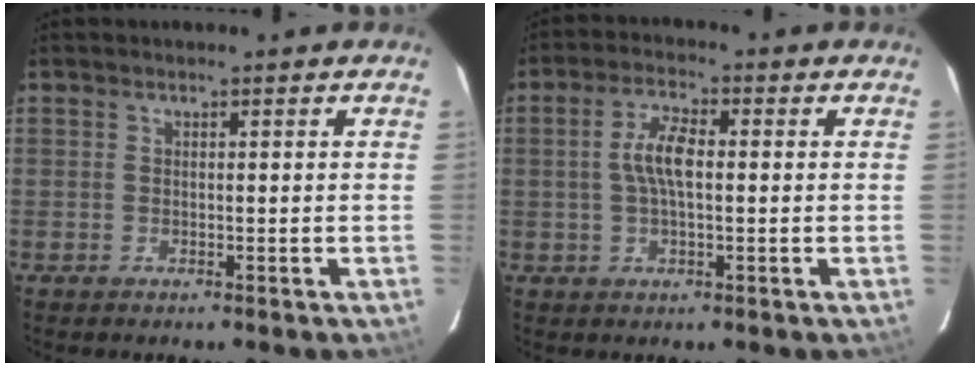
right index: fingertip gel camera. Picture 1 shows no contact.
{"total": 5.8, "force": [0.2, 2.0, 5.4], "torque": [-0.108, 0.011, 0.003]}